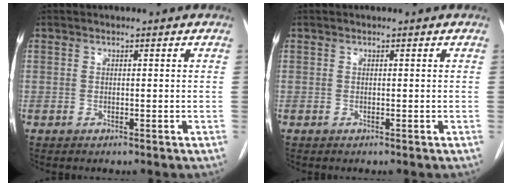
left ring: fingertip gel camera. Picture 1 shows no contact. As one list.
[{"total": 0.0}]